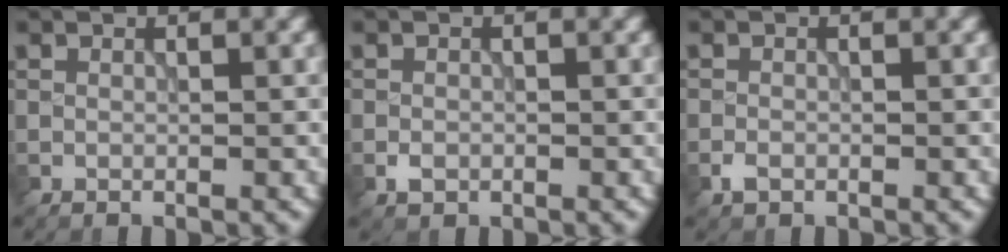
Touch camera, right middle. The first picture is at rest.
{"total": 1.1, "force": [-0.5, 0.9, 0.5], "torque": [-0.008, -0.002, -0.011]}
{"total": 1.0, "force": [-0.6, 0.7, 0.5], "torque": [-0.007, -0.001, -0.013]}